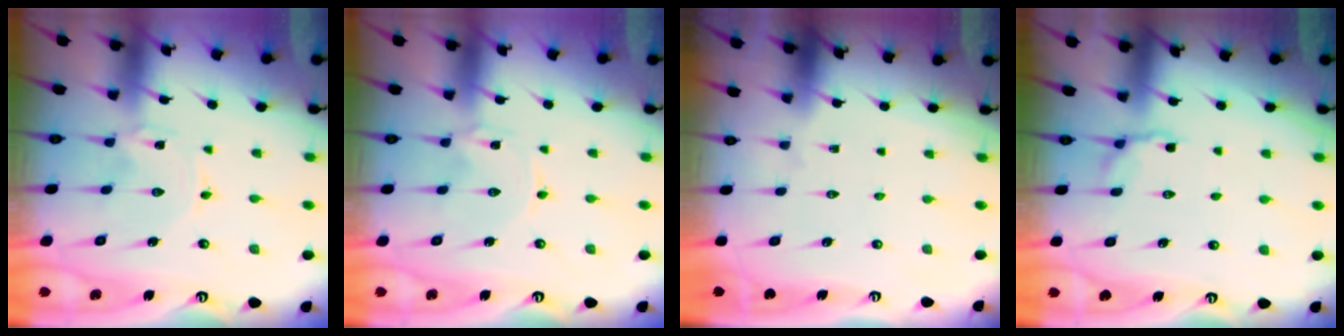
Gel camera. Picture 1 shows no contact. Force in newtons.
{"total": 0.0}
{"total": 0.0}
{"total": 3.5, "press": 3.2, "slide": 1.5}